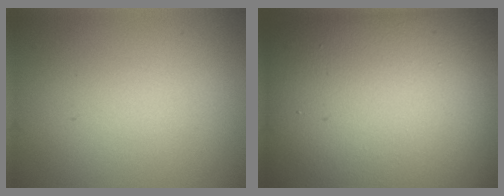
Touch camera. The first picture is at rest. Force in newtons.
{"total": 19.8, "press": 19.7, "slide": 1.2}